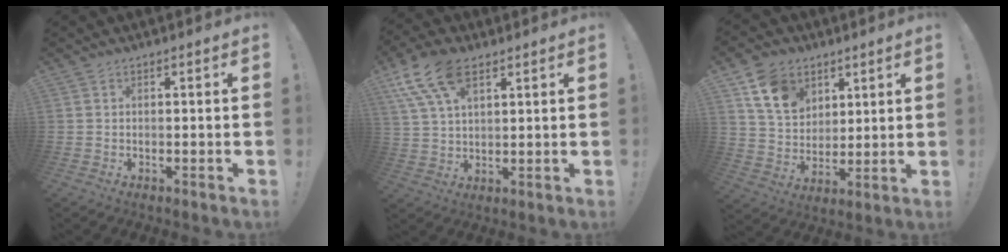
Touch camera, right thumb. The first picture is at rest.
{"total": 12.4, "force": [6.6, 6.4, 8.3], "torque": [-0.159, -0.012, 0.125]}
{"total": 13.4, "force": [7.2, 9.6, 5.9], "torque": [-0.109, -0.024, 0.146]}